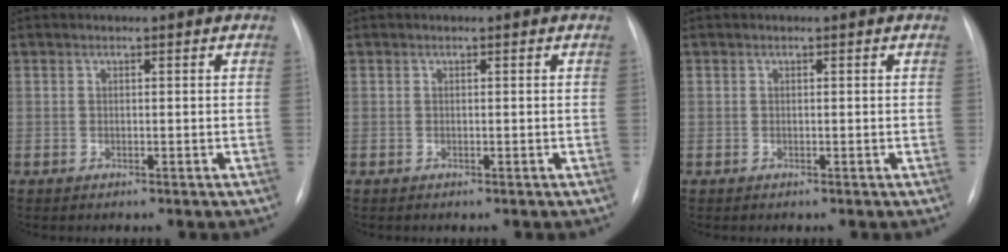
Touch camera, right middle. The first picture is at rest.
{"total": 0.0}
{"total": 0.0}